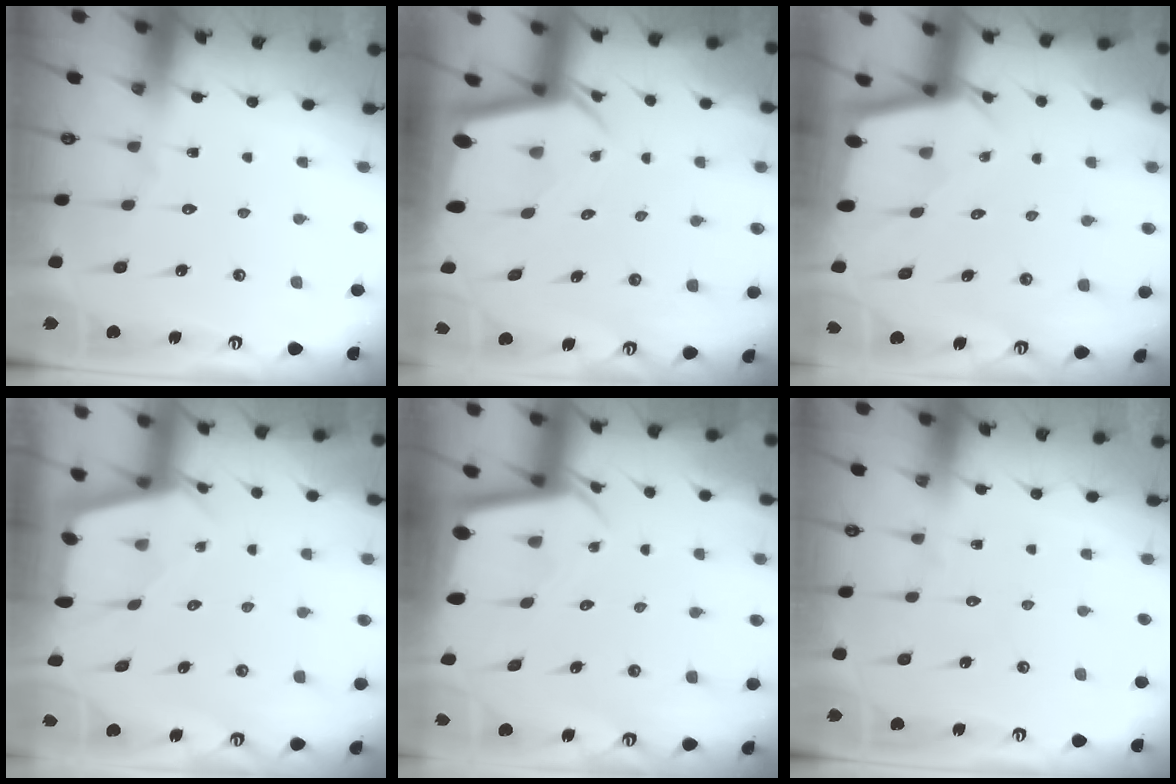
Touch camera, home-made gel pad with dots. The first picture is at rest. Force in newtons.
{"total": 4.0, "press": 4.0, "slide": 0.3}
{"total": 2.3, "press": 2.3, "slide": 0.2}
{"total": 2.6, "press": 2.6, "slide": 0.3}
{"total": 2.7, "press": 2.7, "slide": 0.1}
{"total": 0.0}